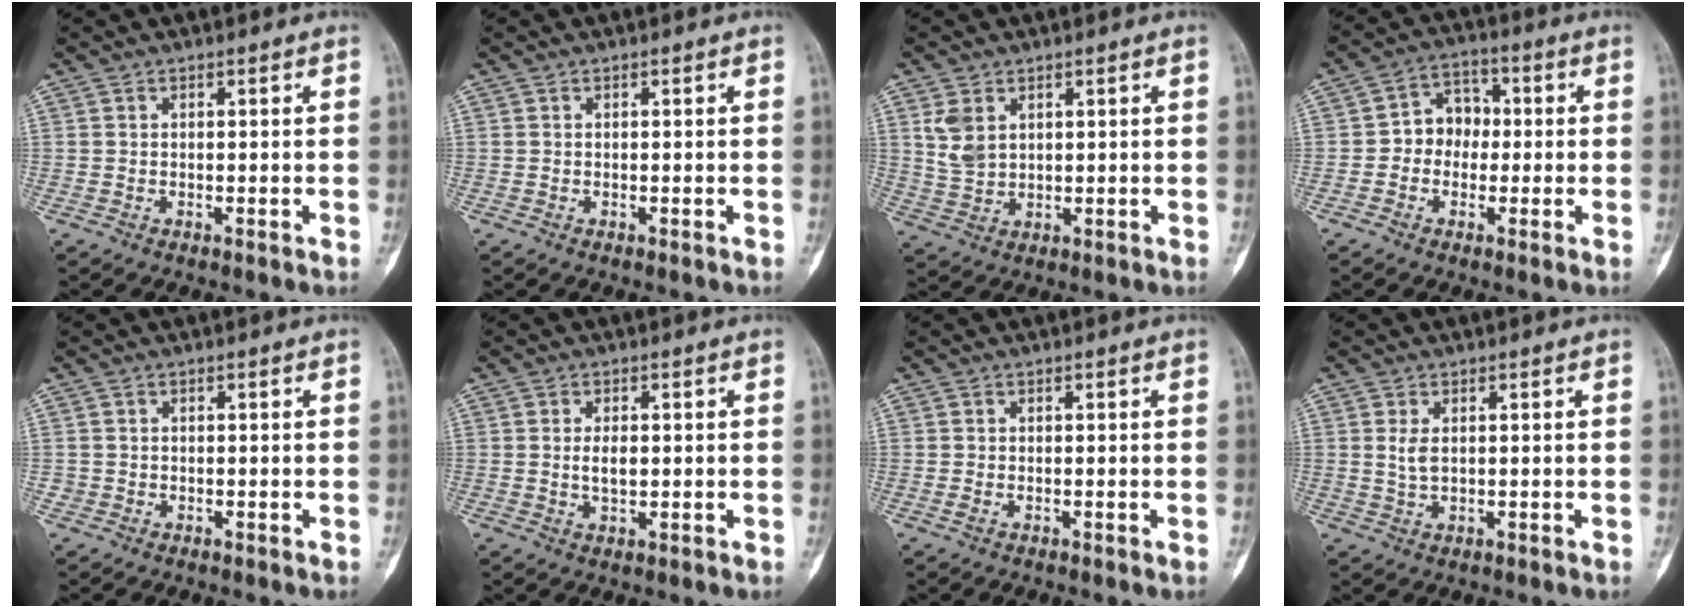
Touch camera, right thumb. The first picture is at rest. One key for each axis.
{"total": 0.0}
{"total": 5.2, "fx": 2.0, "fy": 3.6, "fz": 3.2, "tx": -0.053, "ty": -0.006, "tz": 0.050}
{"total": 7.0, "fx": -0.5, "fy": 5.8, "fz": 3.8, "tx": -0.023, "ty": 0.025, "tz": -0.024}
{"total": 0.8, "fx": -0.2, "fy": 0.8, "fz": 0.0, "tx": 0.003, "ty": 0.005, "tz": -0.005}
{"total": 3.1, "fx": 0.2, "fy": 1.7, "fz": 2.6, "tx": -0.041, "ty": -0.001, "tz": 0.004}
{"total": 0.8, "fx": -0.3, "fy": 0.3, "fz": 0.6, "tx": -0.013, "ty": -0.001, "tz": -0.007}
{"total": 2.5, "fx": 0.4, "fy": 1.3, "fz": 2.0, "tx": -0.038, "ty": -0.003, "tz": 0.012}